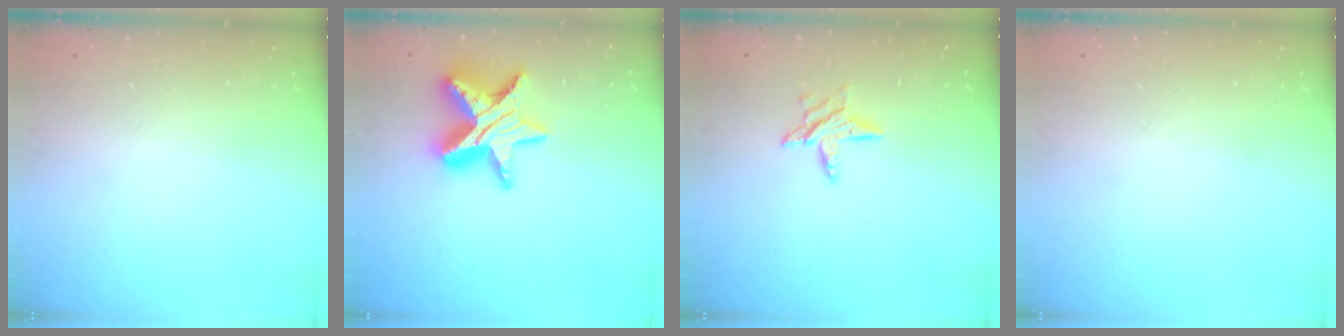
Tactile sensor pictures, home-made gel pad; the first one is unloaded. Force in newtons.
{"total": 15.6, "press": 15.6, "slide": 1.2}
{"total": 6.1, "press": 6.0, "slide": 0.6}
{"total": 0.0}